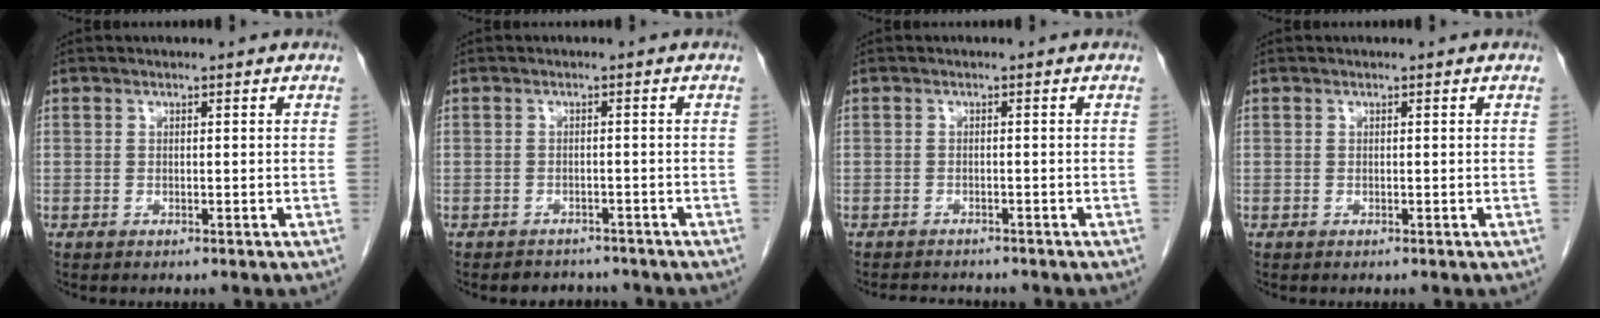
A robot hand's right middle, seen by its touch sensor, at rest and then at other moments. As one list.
[{"total": 3.6, "force": [-3.3, 1.6, 0.1], "torque": [-0.003, 0.003, -0.043]}, {"total": 3.6, "force": [-3.4, 1.0, 0.9], "torque": [-0.017, -0.008, -0.048]}, {"total": 0.0}]